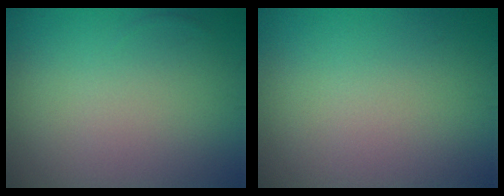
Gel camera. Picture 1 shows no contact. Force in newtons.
{"total": 0.0}